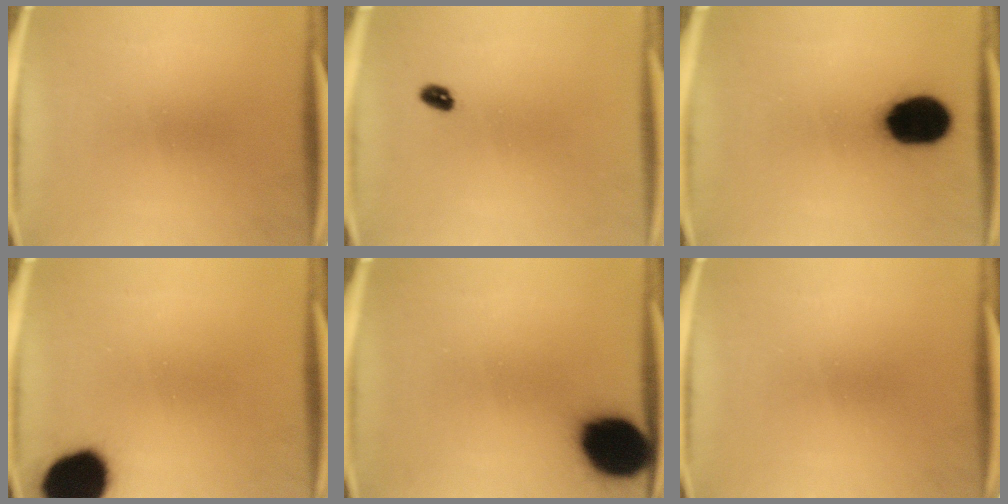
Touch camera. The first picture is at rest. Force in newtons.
{"total": 1.9}
{"total": 15.6}
{"total": 17.4}
{"total": 17.1}
{"total": 0.0}